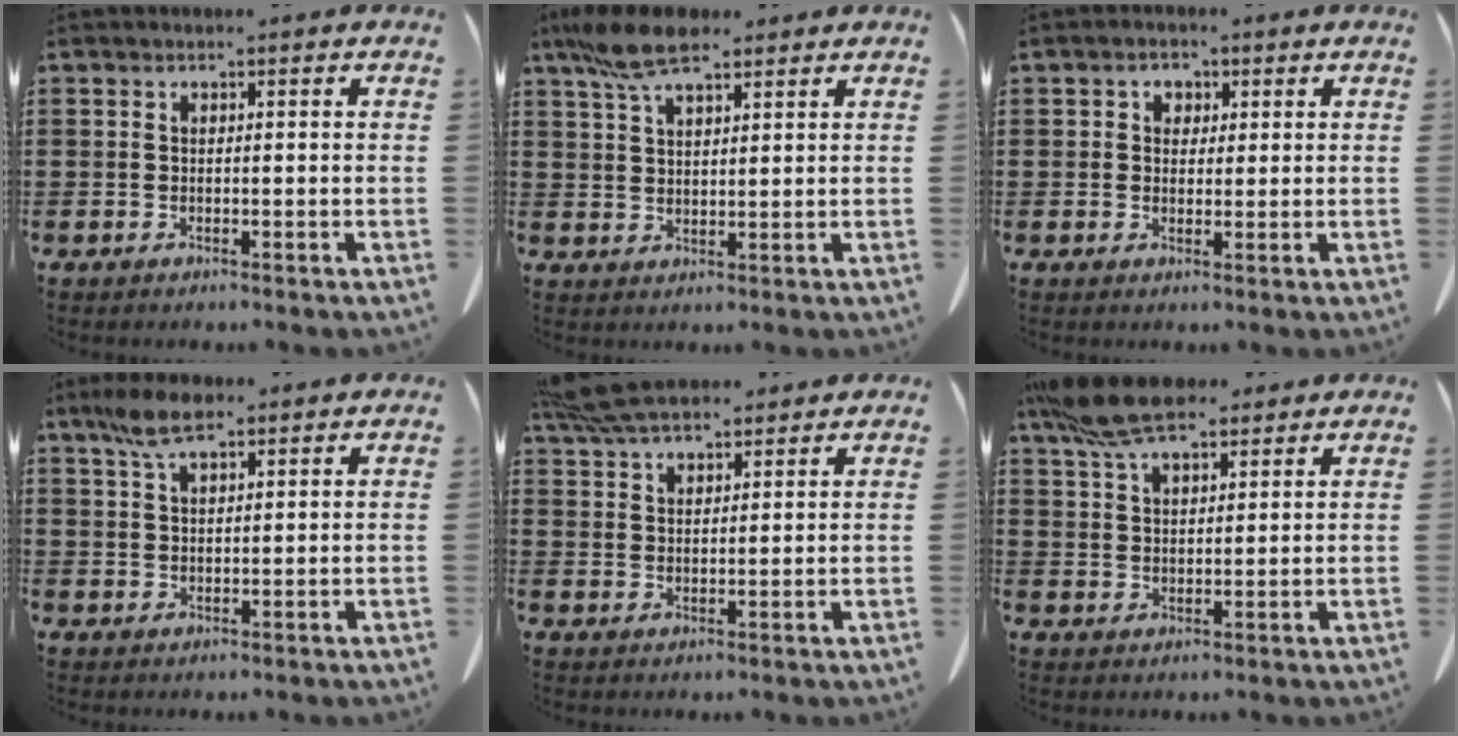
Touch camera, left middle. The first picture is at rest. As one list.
[{"total": 7.7, "force": [5.5, 2.6, 4.7], "torque": [-0.106, -0.002, 0.103]}, {"total": 1.8, "force": [0.6, 1.6, 0.5], "torque": [-0.018, 0.008, 0.009]}, {"total": 5.7, "force": [3.6, 2.0, 3.9], "torque": [-0.086, 0.006, 0.068]}, {"total": 7.0, "force": [6.1, 1.9, 2.9], "torque": [-0.075, -0.008, 0.117]}, {"total": 9.1, "force": [7.2, 3.2, 4.7], "torque": [-0.114, -0.008, 0.136]}]